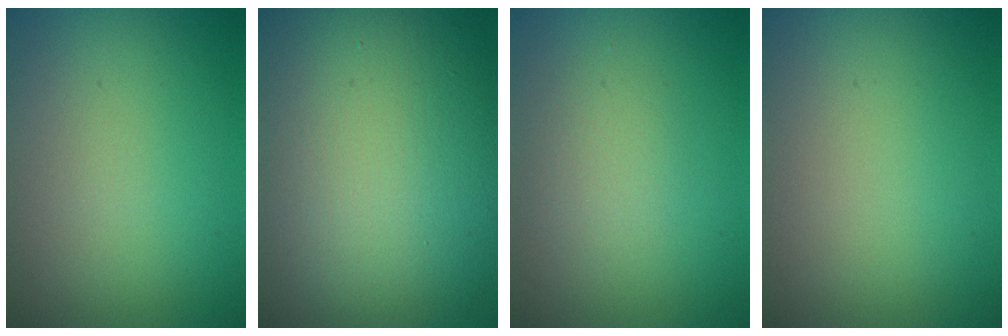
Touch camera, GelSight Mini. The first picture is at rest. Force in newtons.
{"total": 17.8, "press": 17.7, "slide": 1.5}
{"total": 1.6, "press": 1.6, "slide": 0.1}
{"total": 0.0}